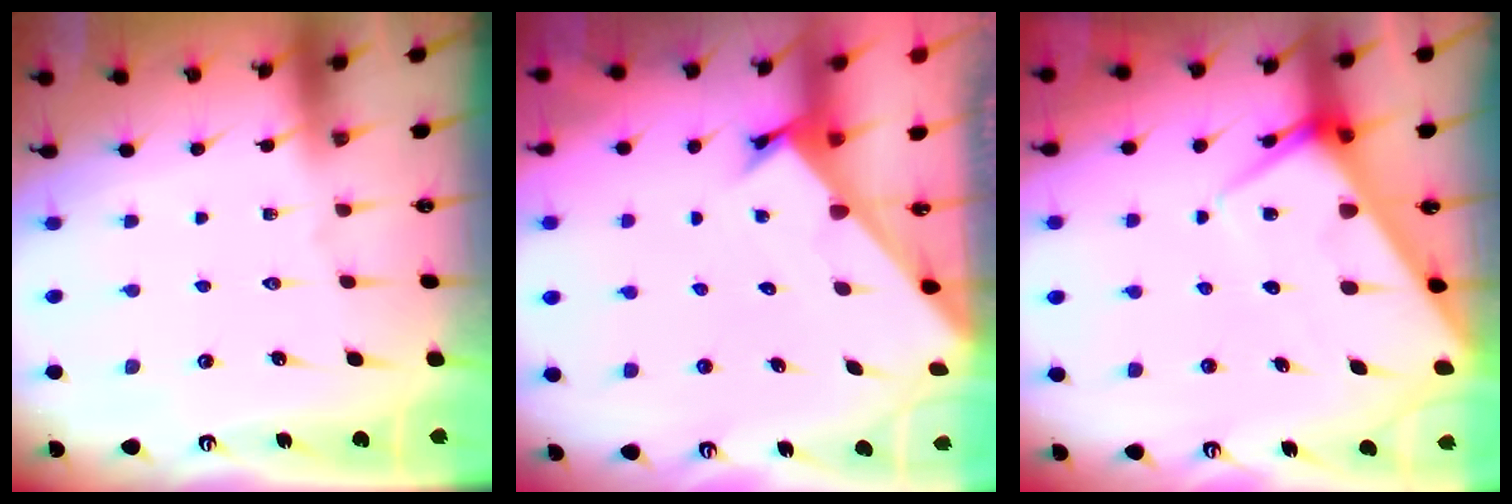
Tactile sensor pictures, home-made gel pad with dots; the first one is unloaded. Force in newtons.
{"total": 2.4, "press": 2.4, "slide": 0.2}
{"total": 7.3, "press": 7.2, "slide": 0.5}